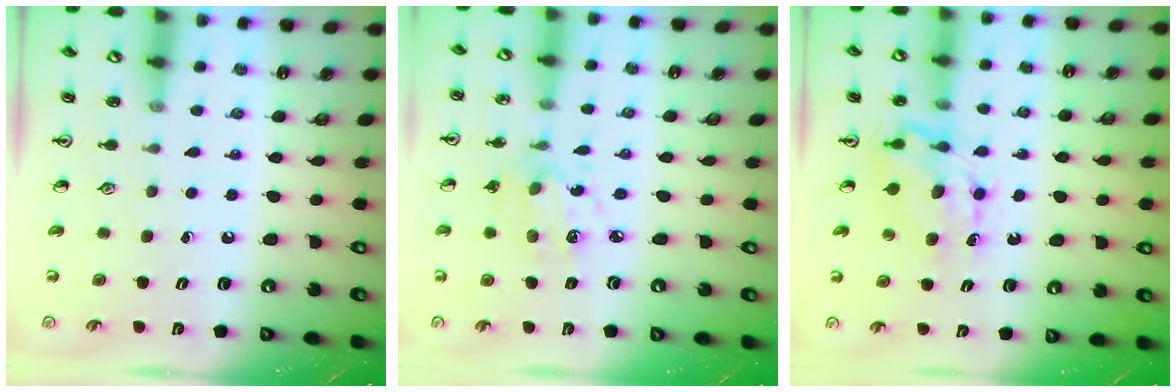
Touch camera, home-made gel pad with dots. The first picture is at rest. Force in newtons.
{"total": 6.2, "press": 6.2, "slide": 0.7}
{"total": 6.9, "press": 6.8, "slide": 0.6}